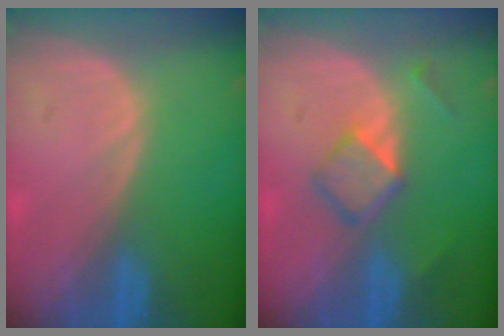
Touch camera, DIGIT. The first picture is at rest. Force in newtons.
{"total": 4.5, "press": 4.4, "slide": 0.8}